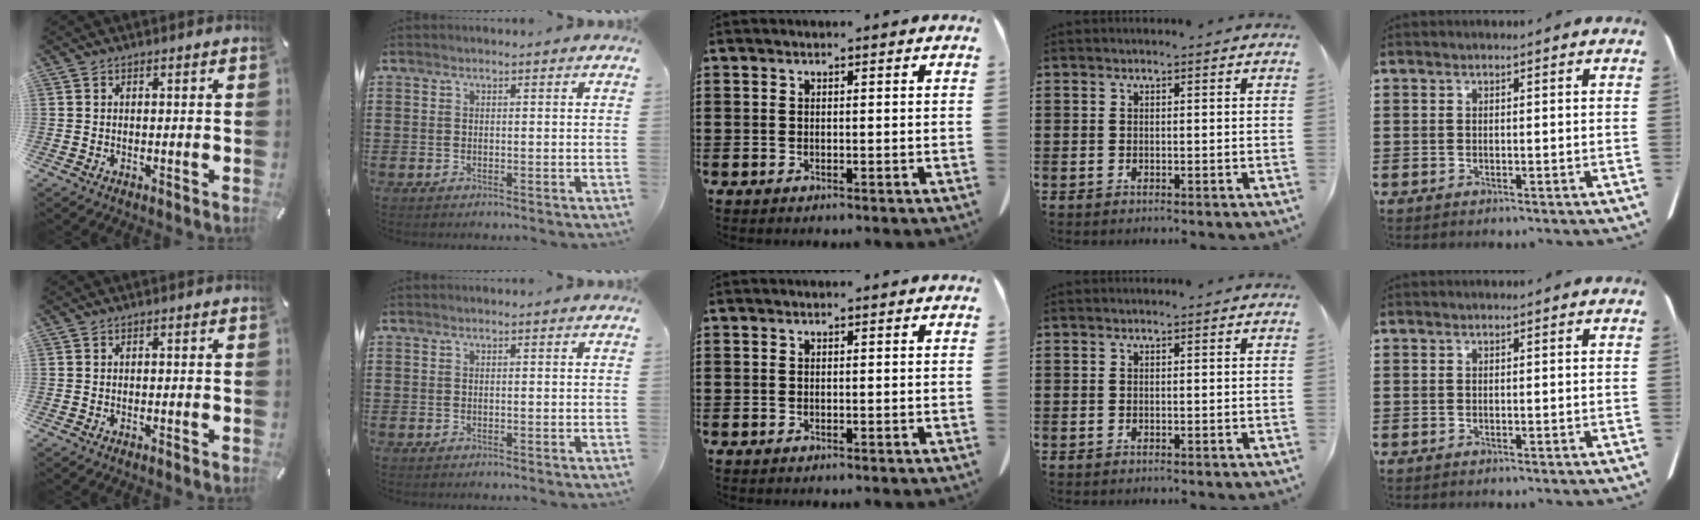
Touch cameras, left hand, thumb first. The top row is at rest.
{"thumb": {"total": 0.7, "force": [-0.4, 0.1, 0.6], "torque": [-0.009, -0.003, -0.006]}}